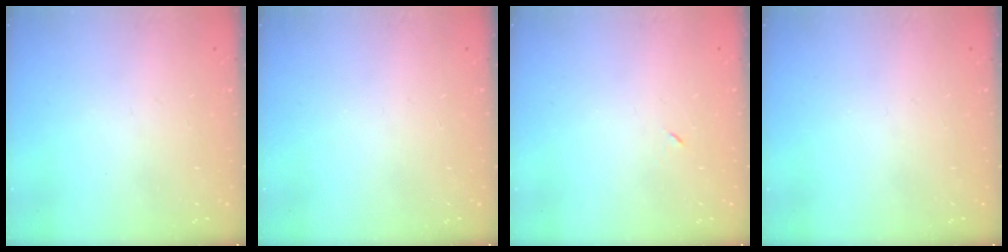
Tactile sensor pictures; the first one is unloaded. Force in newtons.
{"total": 0.0}
{"total": 3.3, "press": 3.2, "slide": 0.7}
{"total": 0.0}